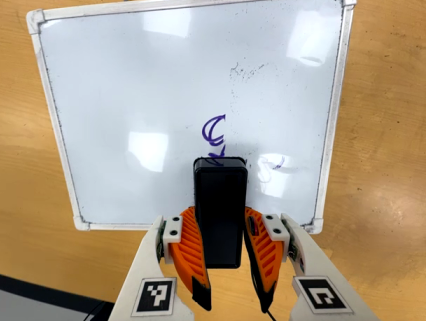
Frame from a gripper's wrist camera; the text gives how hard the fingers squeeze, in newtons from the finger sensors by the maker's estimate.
{"total": 10.9, "left": 8.5, "right": 13.2}